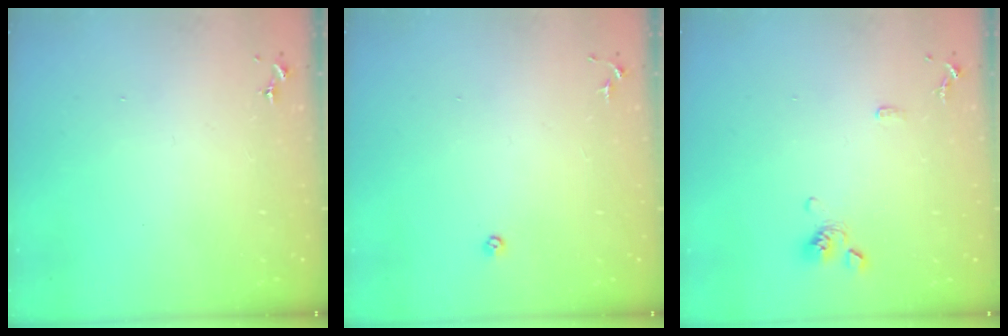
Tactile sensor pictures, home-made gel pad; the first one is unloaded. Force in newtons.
{"total": 3.4, "press": 3.3, "slide": 0.7}
{"total": 9.1, "press": 8.9, "slide": 1.9}